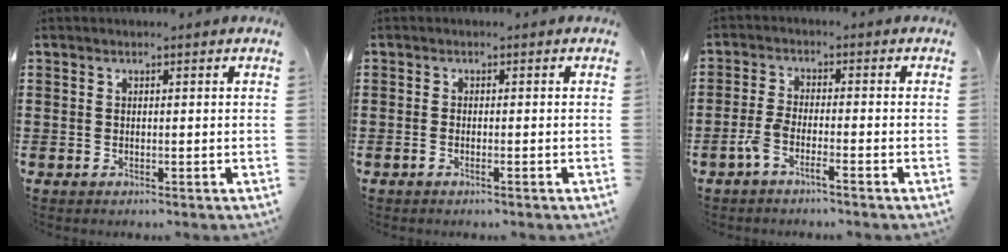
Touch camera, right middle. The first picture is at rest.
{"total": 0.7, "force": [-0.5, 0.0, 0.5], "torque": [-0.012, -0.003, -0.009]}
{"total": 3.4, "force": [-2.3, 0.4, 2.5], "torque": [-0.064, -0.003, -0.049]}